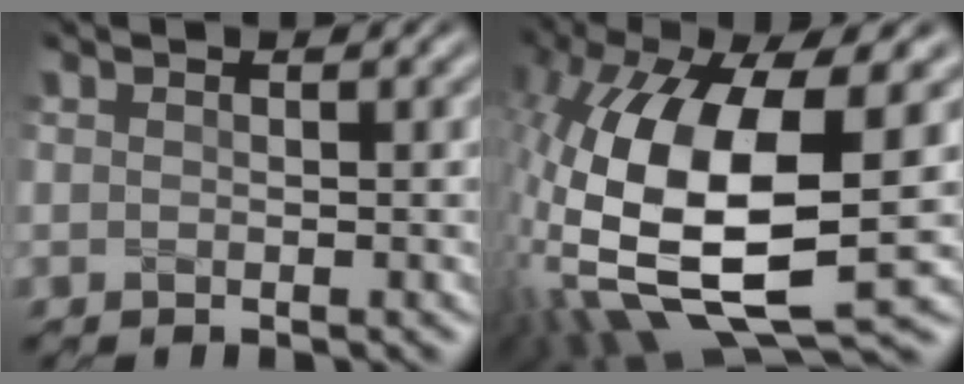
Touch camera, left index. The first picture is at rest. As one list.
[{"total": 15.5, "force": [-0.7, 6.4, 14.1], "torque": [-0.310, -0.012, -0.003]}]